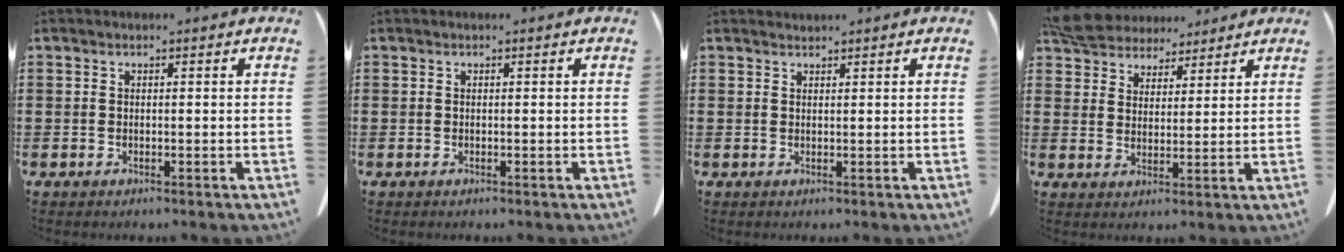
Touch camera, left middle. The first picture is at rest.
{"total": 0.0}
{"total": 0.9, "force": [0.9, 0.1, 0.0], "torque": [-0.002, -0.002, 0.018]}
{"total": 6.4, "force": [5.9, 2.3, 0.9], "torque": [-0.047, -0.014, 0.111]}